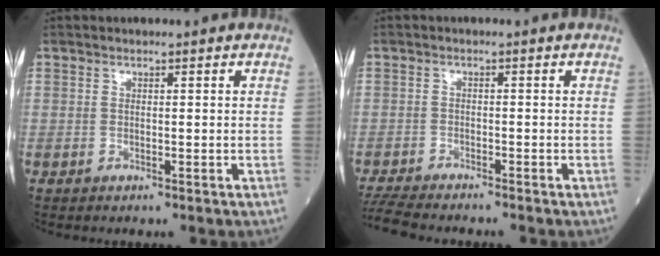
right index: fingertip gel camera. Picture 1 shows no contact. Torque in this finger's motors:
{"motor_torque": [-0.32, -0.37, -0.66, -0.21]}